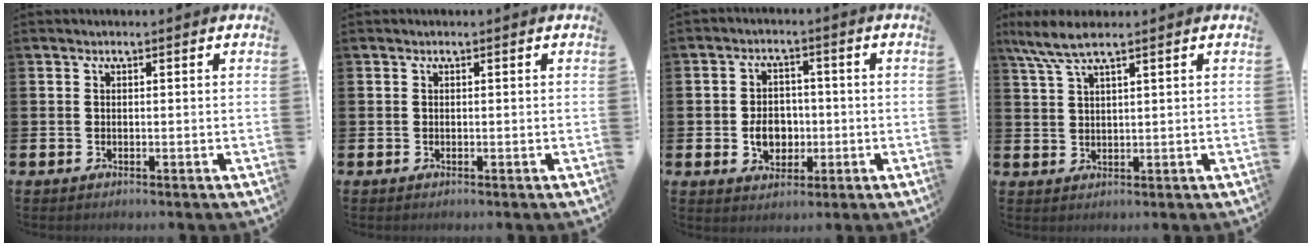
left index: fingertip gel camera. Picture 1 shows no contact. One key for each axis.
{"total": 0.0}
{"total": 4.8, "fx": -0.8, "fy": 3.8, "fz": 2.8, "tx": -0.043, "ty": 0.004, "tz": -0.021}
{"total": 5.6, "fx": 4.2, "fy": 0.8, "fz": 3.6, "tx": -0.080, "ty": -0.007, "tz": 0.077}